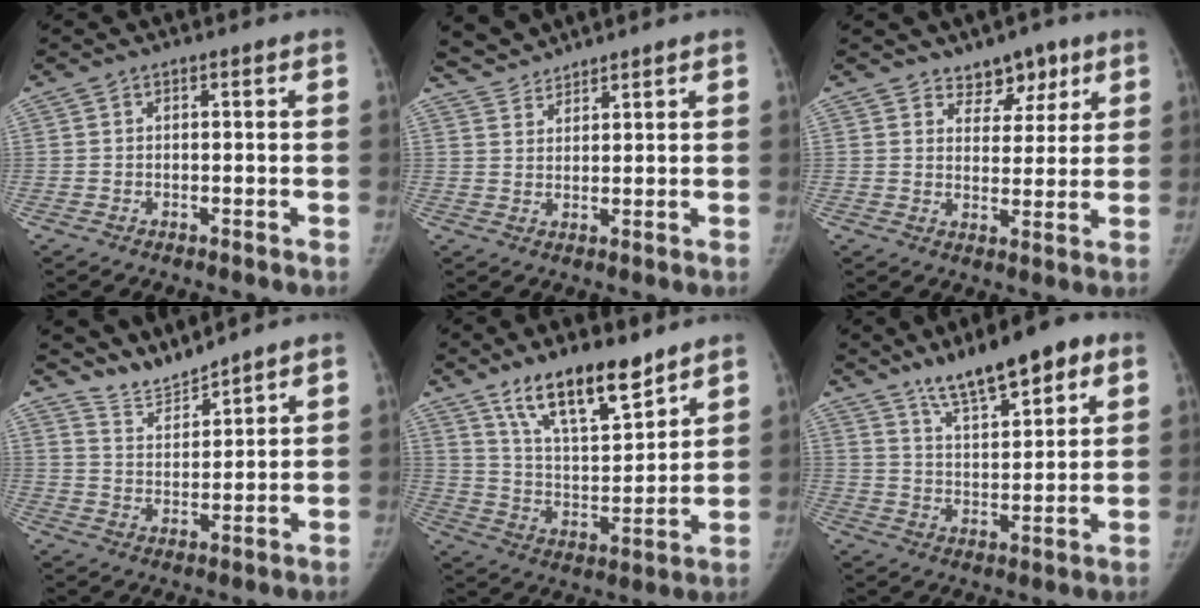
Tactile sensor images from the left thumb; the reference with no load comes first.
{"total": 4.0, "force": [3.9, 0.5, -0.3], "torque": [0.008, -0.005, 0.080]}
{"total": 6.2, "force": [4.3, 3.8, 2.3], "torque": [0.004, -0.027, 0.067]}
{"total": 5.6, "force": [5.6, 0.0, 0.1], "torque": [0.002, -0.043, 0.122]}
{"total": 15.1, "force": [11.0, 4.7, 9.1], "torque": [-0.129, -0.071, 0.203]}
{"total": 13.6, "force": [9.0, 4.1, 9.4], "torque": [-0.127, -0.039, 0.151]}